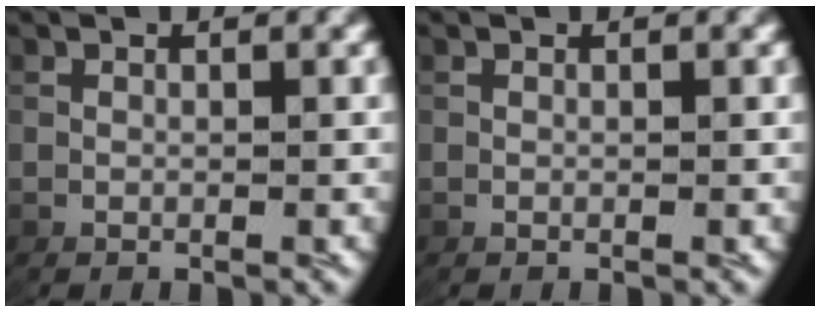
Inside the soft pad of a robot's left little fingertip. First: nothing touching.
{"total": 0.0}